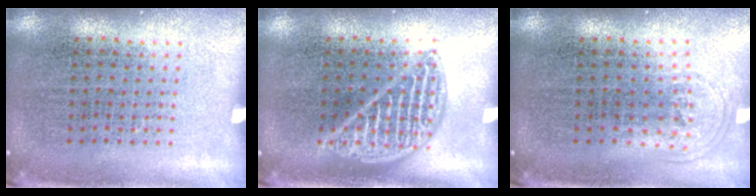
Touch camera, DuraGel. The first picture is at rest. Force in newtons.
{"total": 2.1, "press": 2.1, "slide": 0.2}
{"total": 0.9, "press": 0.7, "slide": 0.7}